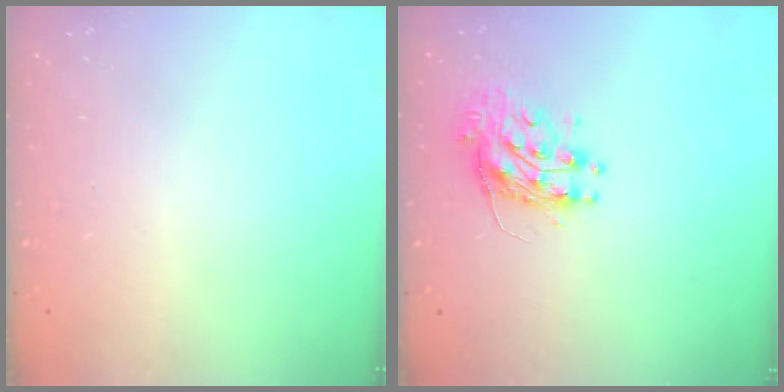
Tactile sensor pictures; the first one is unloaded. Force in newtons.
{"total": 10.9, "press": 10.8, "slide": 0.8}